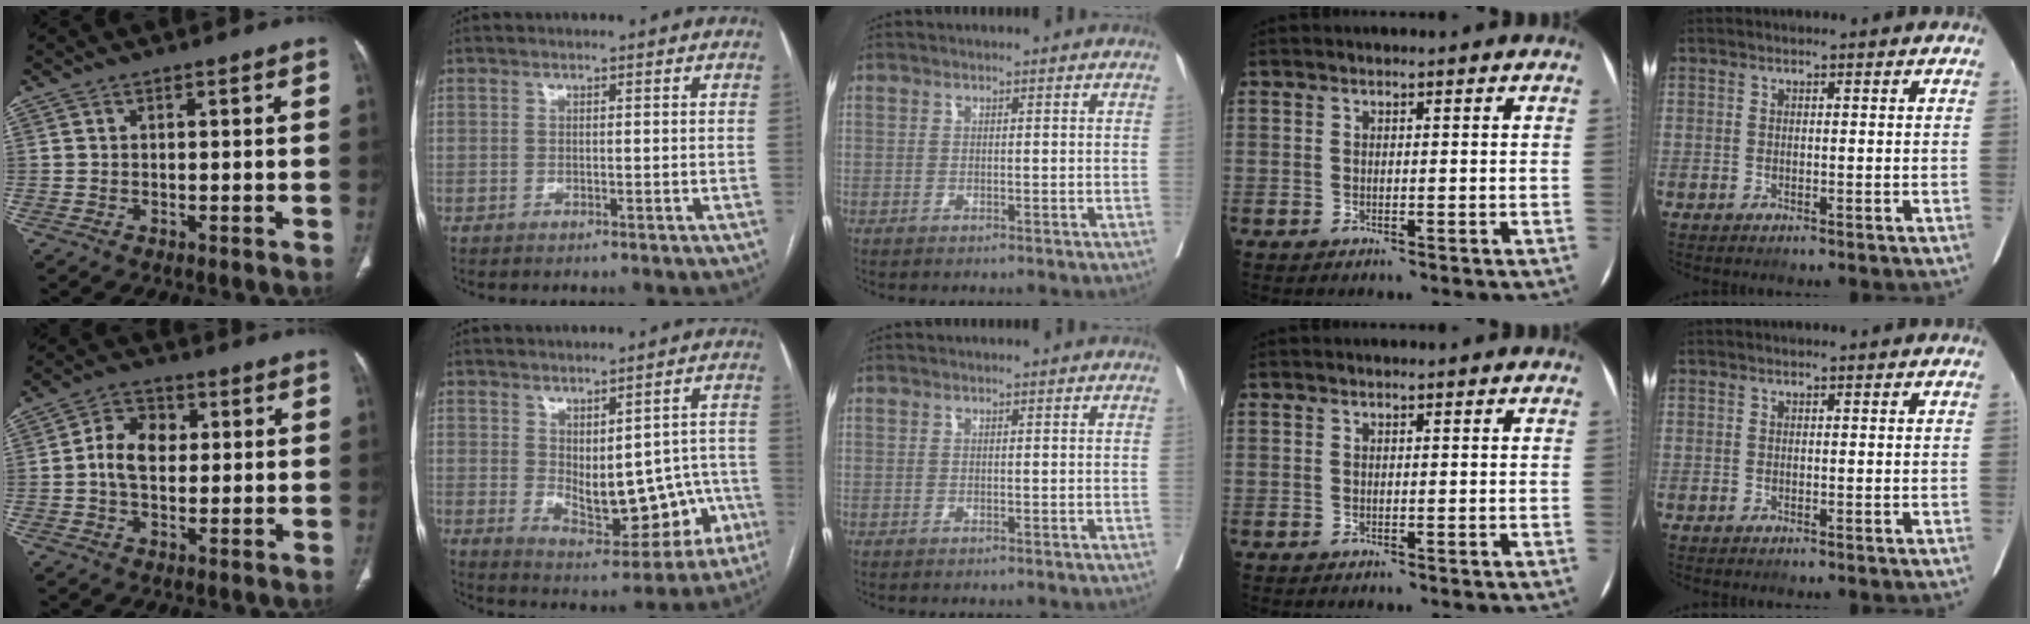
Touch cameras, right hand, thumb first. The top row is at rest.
{"thumb": {"total": 7.4, "force": [0.6, 5.3, 5.1], "torque": [-0.077, 0.014, 0.004]}, "index": {"total": 11.9, "force": [-1.8, 6.4, 9.9], "torque": [-0.120, 0.013, 0.002]}}